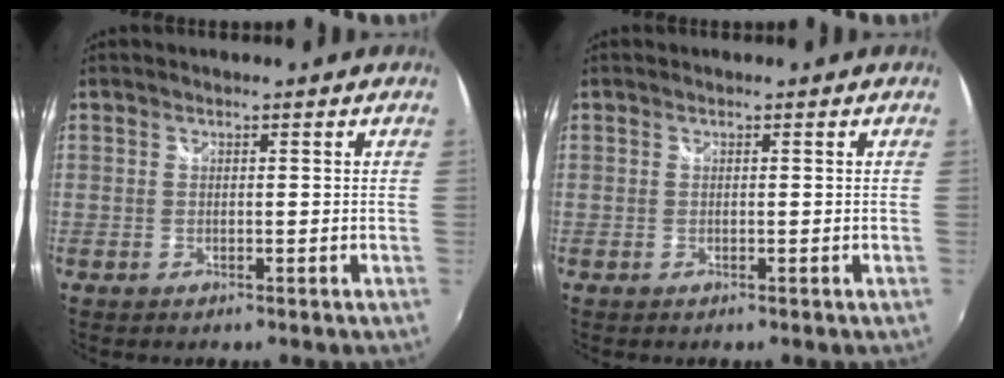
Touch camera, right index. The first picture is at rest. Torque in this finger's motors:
{"motor_torque": [0.00, 0.00, 0.03, 0.01]}